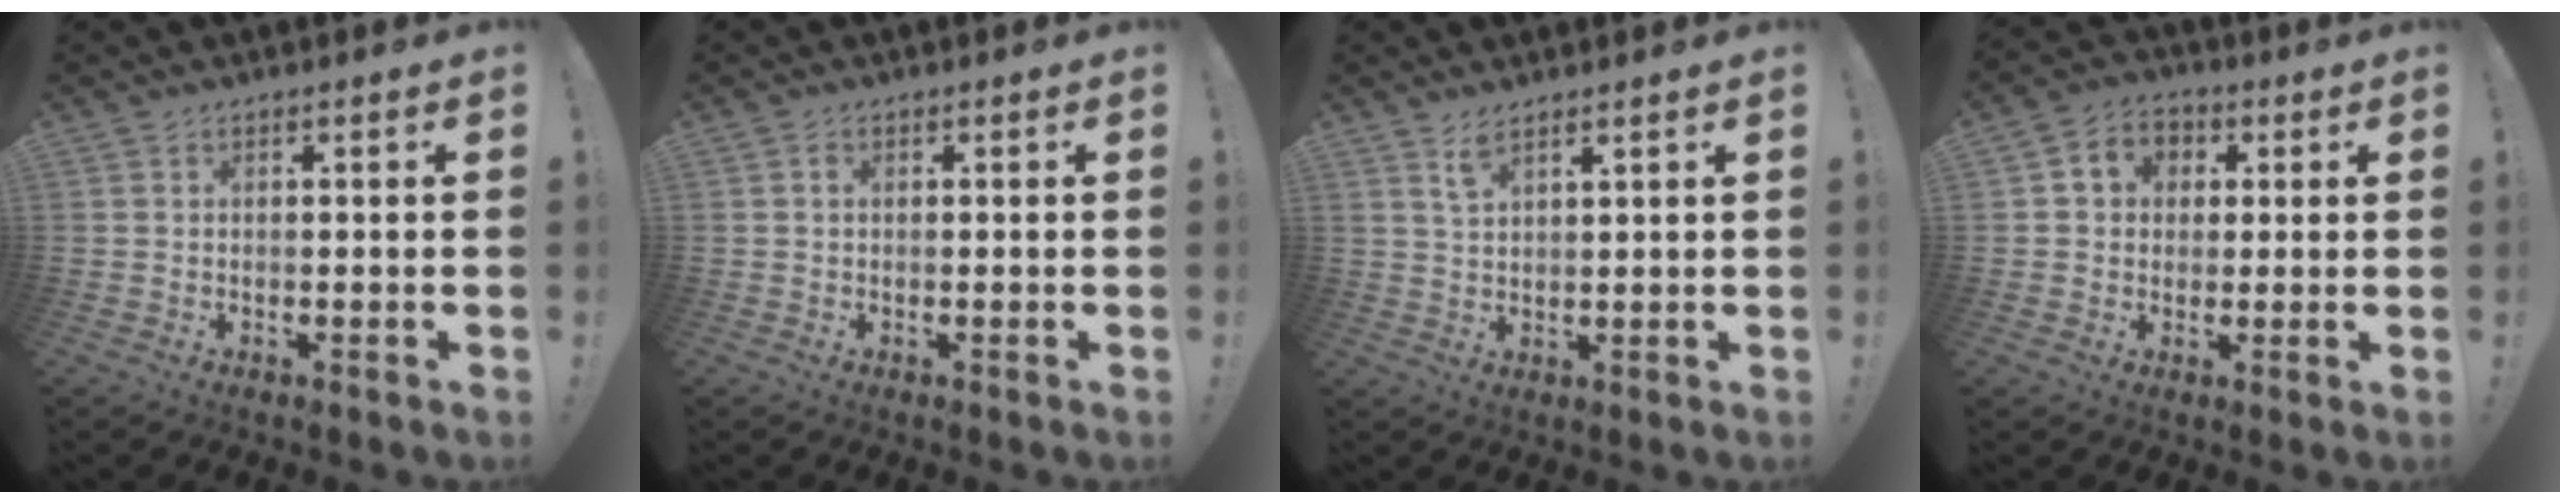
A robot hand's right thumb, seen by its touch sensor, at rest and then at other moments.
{"total": 0.8, "force": [0.1, 0.6, 0.6], "torque": [-0.007, 0.002, 0.000]}
{"total": 3.7, "force": [2.9, 0.9, 2.2], "torque": [-0.035, -0.015, 0.049]}
{"total": 7.0, "force": [1.1, 6.3, 2.9], "torque": [-0.041, 0.008, 0.025]}